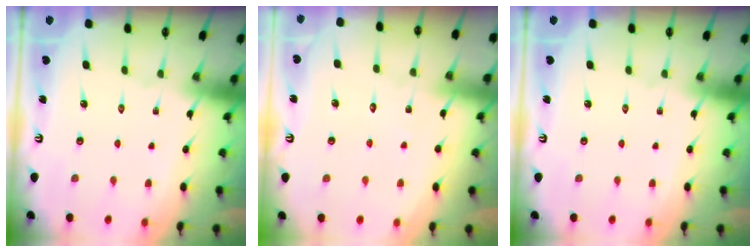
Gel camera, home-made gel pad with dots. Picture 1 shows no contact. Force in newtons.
{"total": 3.8, "press": 3.8, "slide": 0.4}
{"total": 0.0}